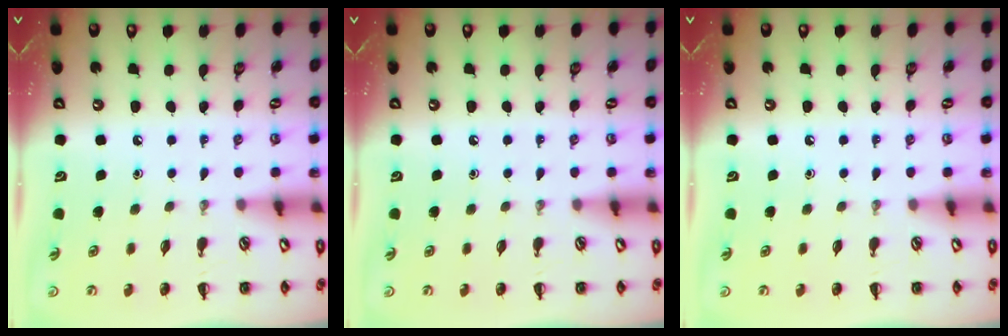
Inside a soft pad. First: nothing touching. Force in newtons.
{"total": 0.0}
{"total": 0.0}